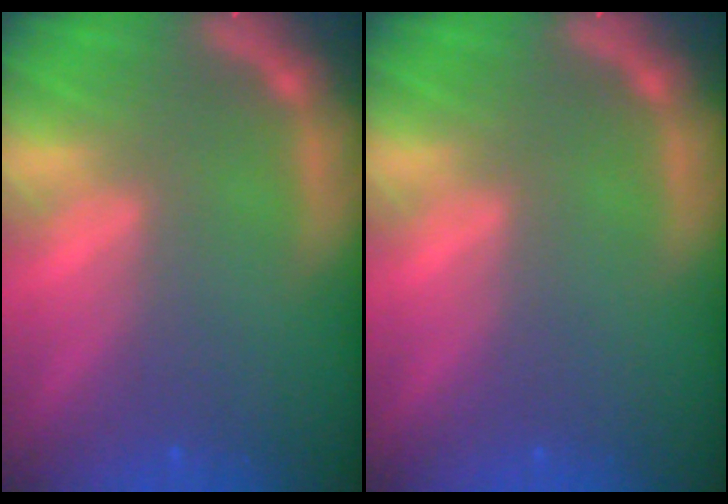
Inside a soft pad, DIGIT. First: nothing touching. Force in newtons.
{"total": 0.0}